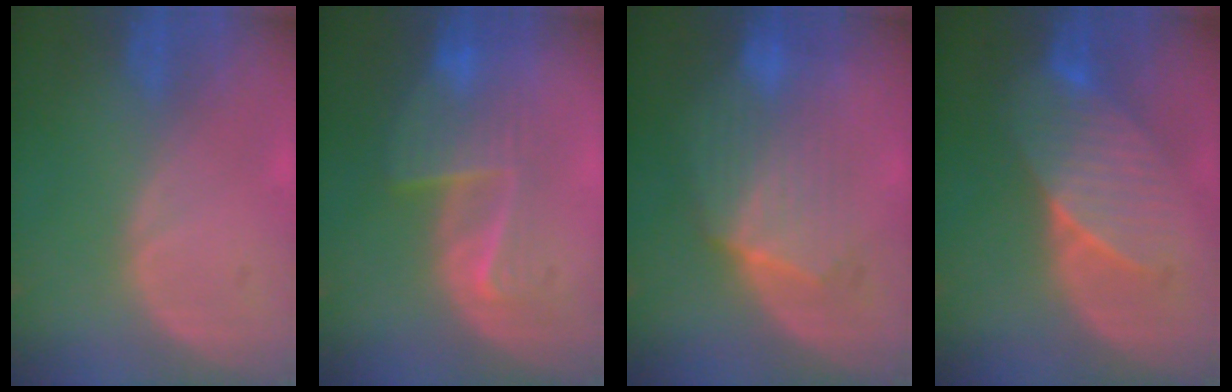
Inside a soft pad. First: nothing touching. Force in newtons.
{"total": 6.6, "press": 6.4, "slide": 1.4}
{"total": 7.0, "press": 6.8, "slide": 1.2}
{"total": 7.1, "press": 7.0, "slide": 1.3}